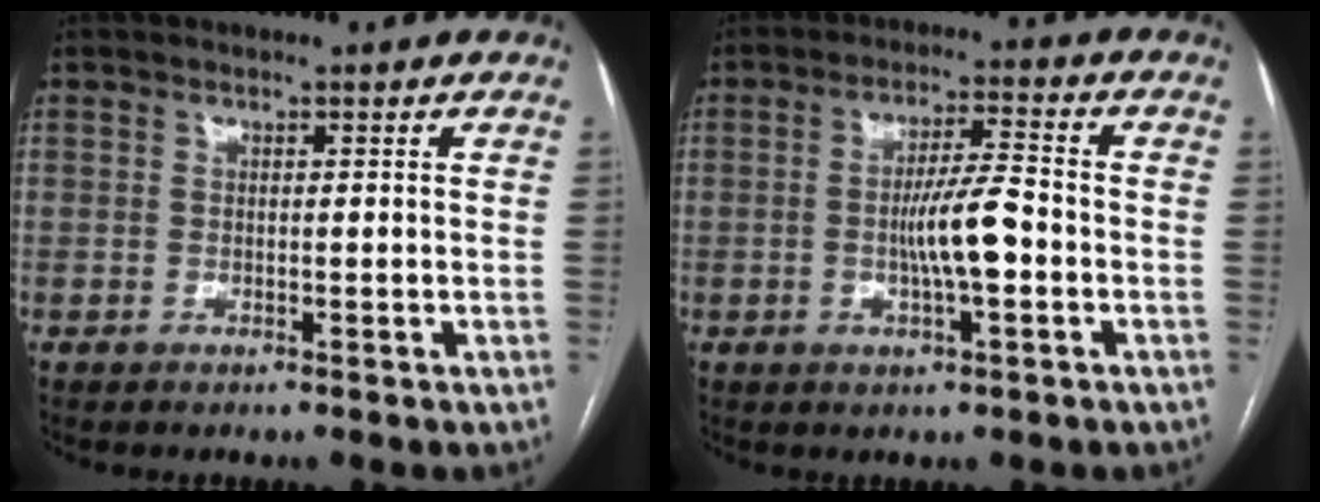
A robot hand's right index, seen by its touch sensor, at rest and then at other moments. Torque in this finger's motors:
{"motor_torque": [0.68, -0.07, 0.39, 0.11]}